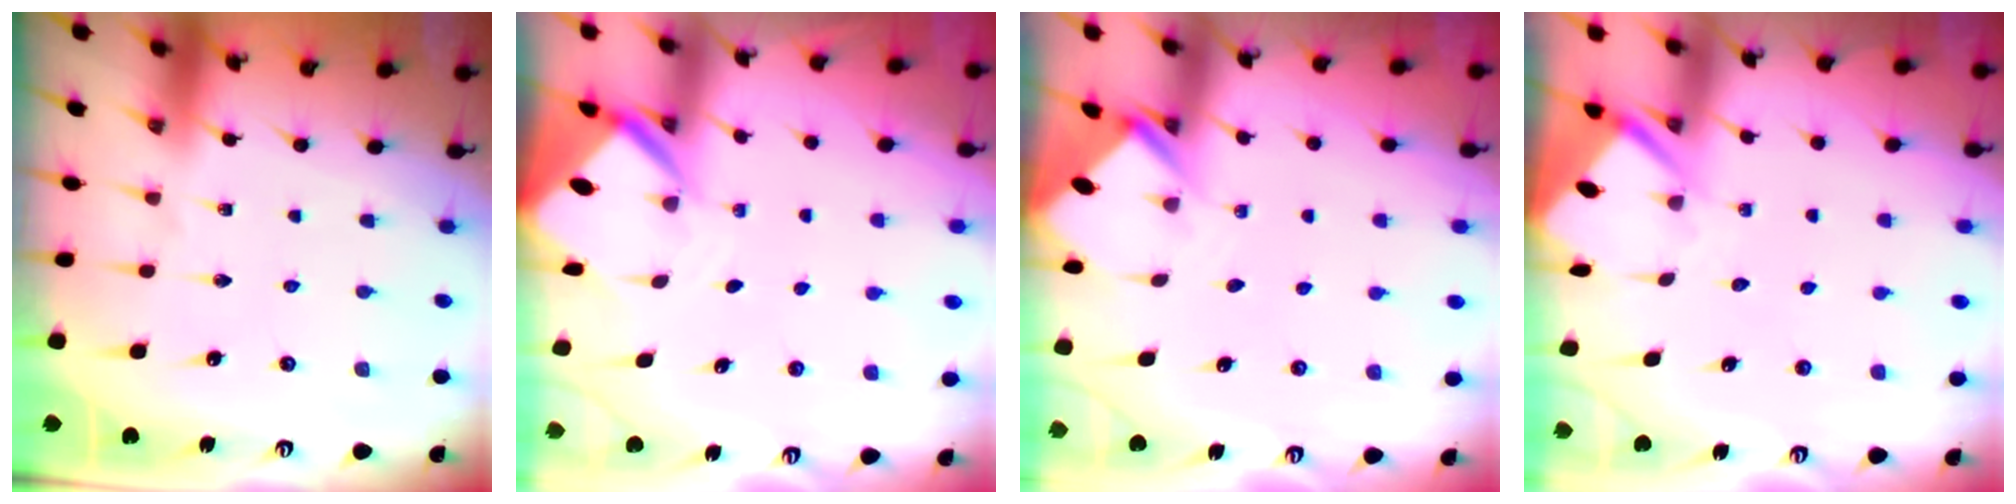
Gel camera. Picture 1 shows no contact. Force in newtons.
{"total": 4.3, "press": 4.3, "slide": 0.2}
{"total": 2.2, "press": 2.2, "slide": 0.1}
{"total": 3.4, "press": 3.4, "slide": 0.3}